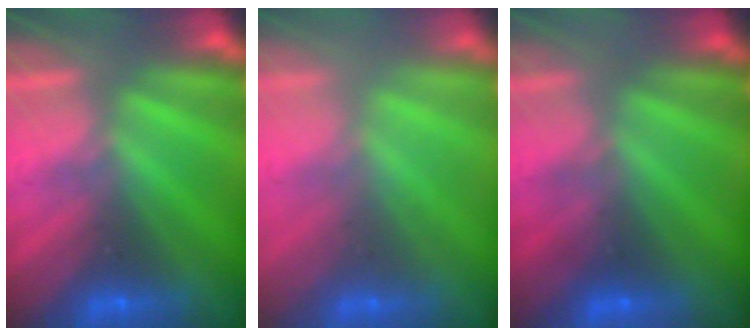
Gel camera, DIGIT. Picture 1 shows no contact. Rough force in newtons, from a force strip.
{"total": 2.2}
{"total": 1.7}